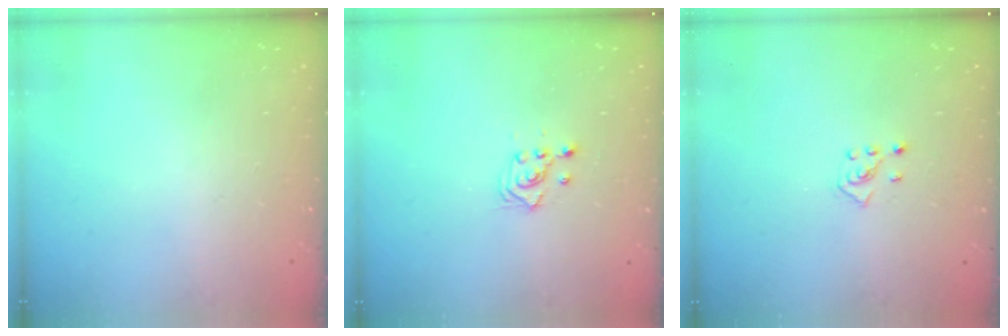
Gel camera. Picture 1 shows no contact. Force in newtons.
{"total": 2.4, "press": 2.2, "slide": 0.8}
{"total": 4.2, "press": 4.1, "slide": 0.7}